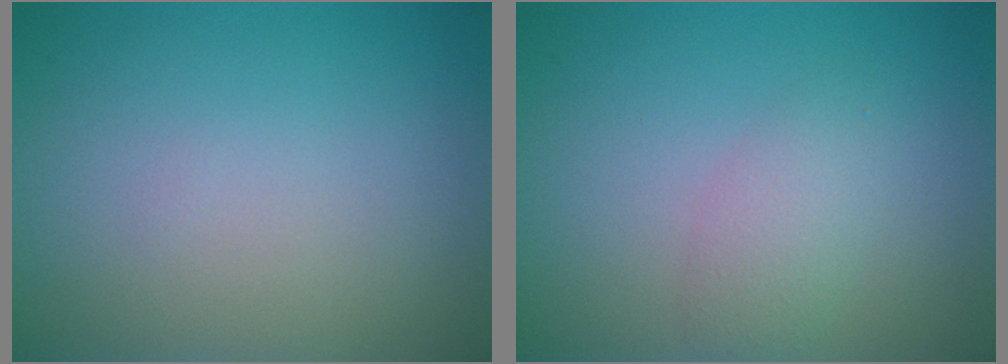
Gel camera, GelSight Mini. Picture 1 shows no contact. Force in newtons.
{"total": 2.1, "press": 2.1, "slide": 0.0}